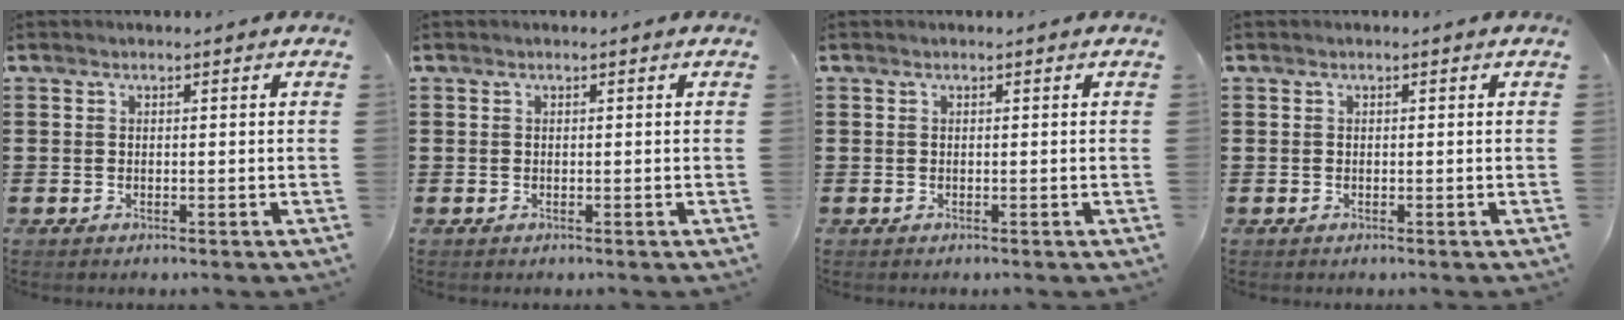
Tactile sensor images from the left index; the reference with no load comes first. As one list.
[{"total": 0.0}, {"total": 0.0}, {"total": 0.0}]